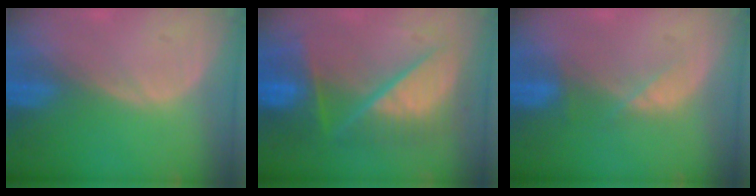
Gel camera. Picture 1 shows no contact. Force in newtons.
{"total": 11.0, "press": 10.9, "slide": 1.4}
{"total": 2.4, "press": 2.3, "slide": 0.5}